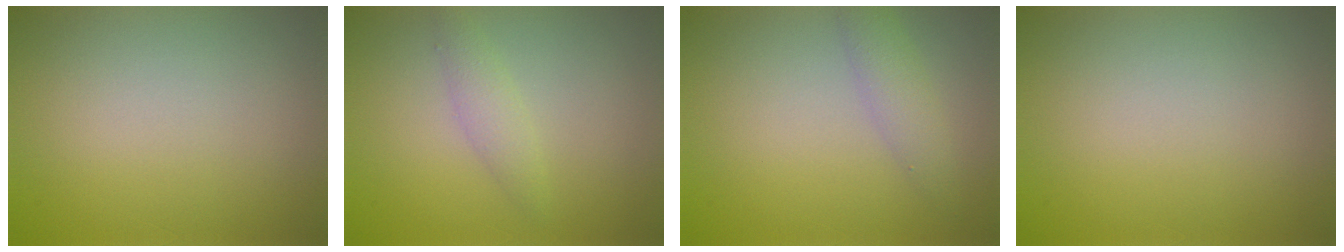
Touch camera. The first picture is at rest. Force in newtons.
{"total": 1.6, "press": 1.6, "slide": 0.0}
{"total": 2.2, "press": 2.2, "slide": 0.1}
{"total": 0.0}